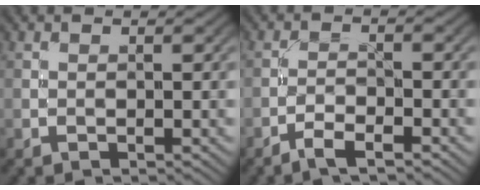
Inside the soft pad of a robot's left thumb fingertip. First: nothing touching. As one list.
[{"total": 2.8, "force": [-2.3, 0.5, 1.6], "torque": [-0.038, 0.002, -0.050]}]